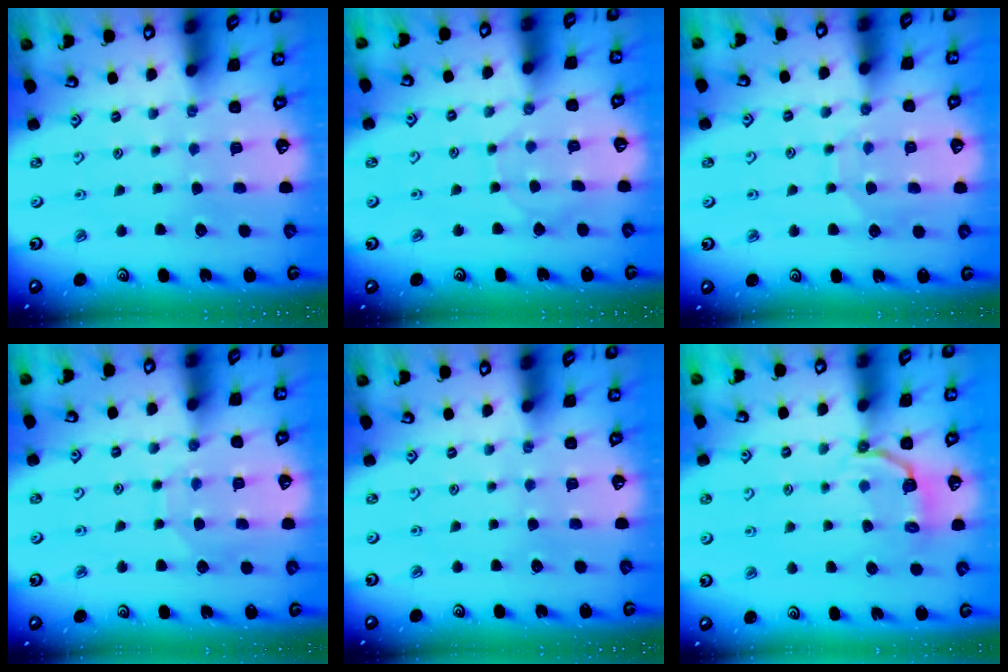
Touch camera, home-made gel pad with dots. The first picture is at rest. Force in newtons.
{"total": 3.8, "press": 3.8, "slide": 0.4}
{"total": 7.9, "press": 7.8, "slide": 0.5}
{"total": 7.9, "press": 7.8, "slide": 0.5}
{"total": 0.0}
{"total": 4.9, "press": 3.7, "slide": 3.2}